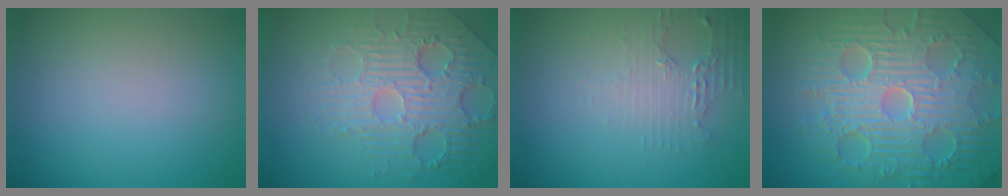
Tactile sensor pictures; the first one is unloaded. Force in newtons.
{"total": 5.6, "press": 4.7, "slide": 3.0}
{"total": 2.1, "press": 2.0, "slide": 0.4}
{"total": 11.8, "press": 7.5, "slide": 9.0}